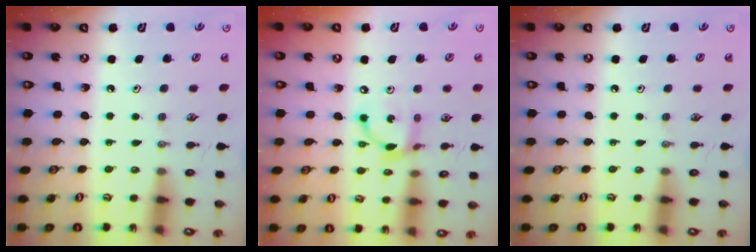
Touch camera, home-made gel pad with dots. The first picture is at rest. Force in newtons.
{"total": 9.6, "press": 9.6, "slide": 0.5}
{"total": 0.0}